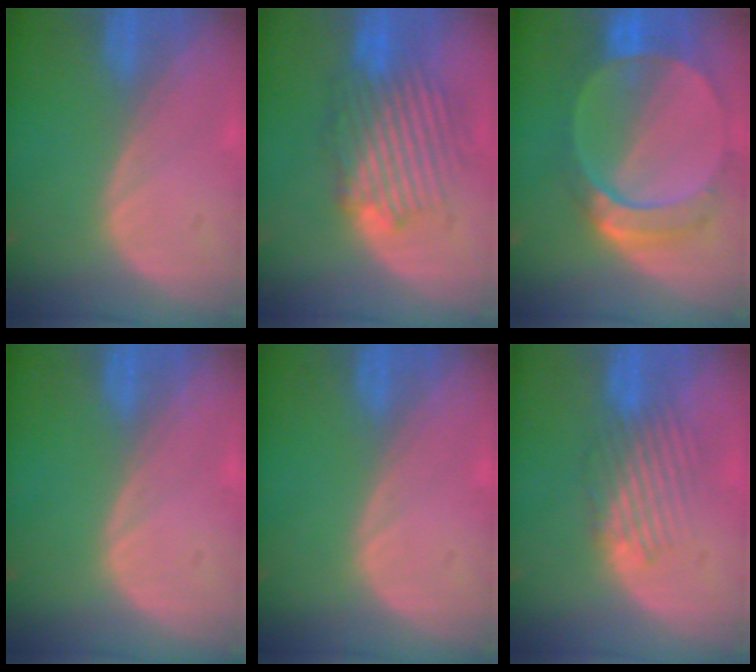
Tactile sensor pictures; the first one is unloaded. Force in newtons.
{"total": 8.7, "press": 8.6, "slide": 1.6}
{"total": 9.4, "press": 8.3, "slide": 4.5}
{"total": 0.0}
{"total": 0.0}
{"total": 5.1, "press": 4.7, "slide": 1.8}